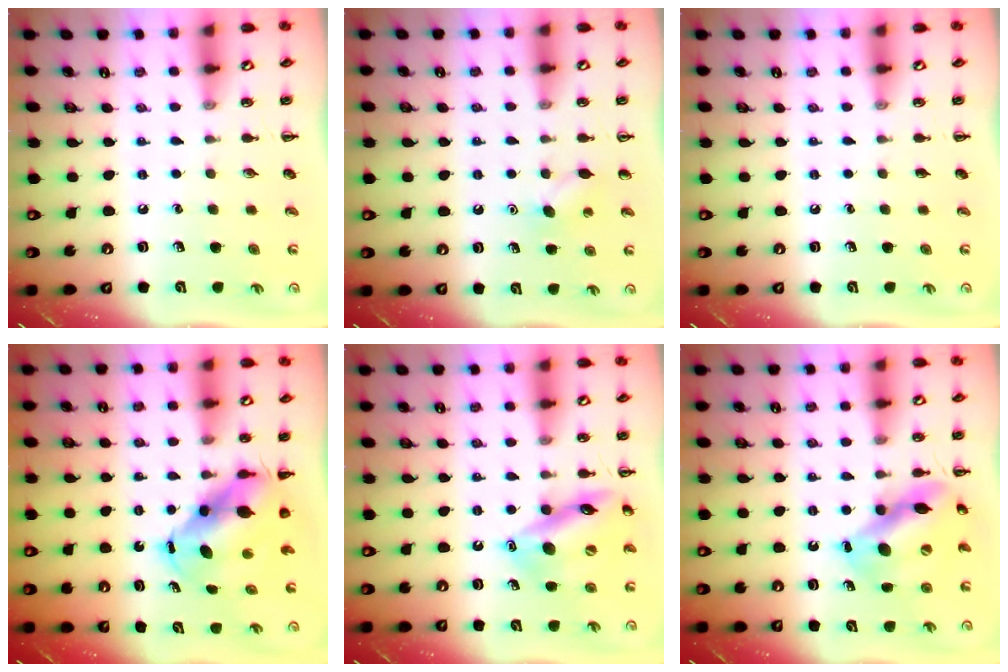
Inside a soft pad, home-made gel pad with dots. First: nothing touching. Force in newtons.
{"total": 5.5, "press": 5.3, "slide": 1.5}
{"total": 0.0}
{"total": 7.6, "press": 7.3, "slide": 2.2}
{"total": 15.5, "press": 15.3, "slide": 2.9}
{"total": 12.0, "press": 11.6, "slide": 3.0}